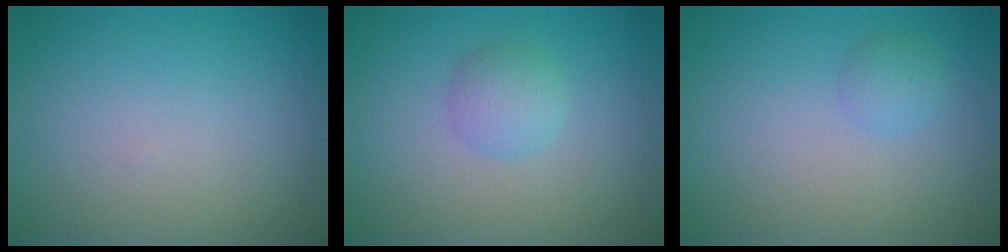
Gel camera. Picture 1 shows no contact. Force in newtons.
{"total": 2.1, "press": 2.1, "slide": 0.1}
{"total": 1.2, "press": 1.2, "slide": 0.1}